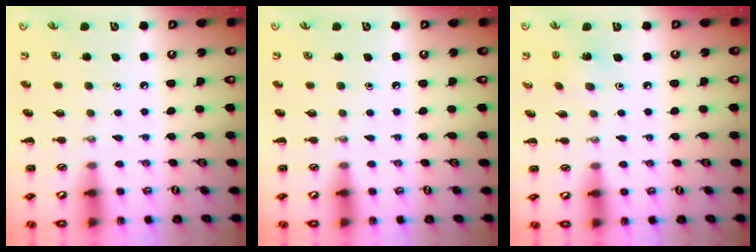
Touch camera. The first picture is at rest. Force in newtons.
{"total": 0.0}
{"total": 2.7, "press": 2.5, "slide": 0.9}